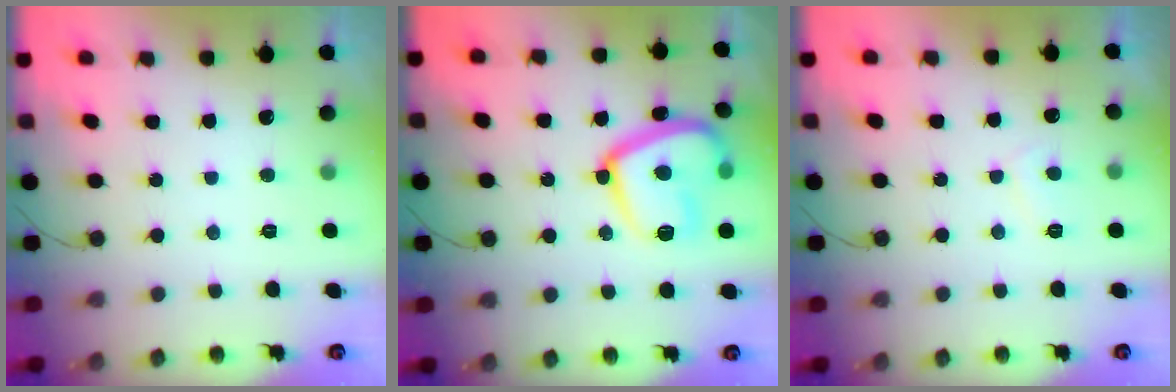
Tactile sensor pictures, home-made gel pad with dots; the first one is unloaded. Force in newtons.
{"total": 17.4, "press": 17.3, "slide": 1.7}
{"total": 1.9, "press": 1.8, "slide": 0.4}